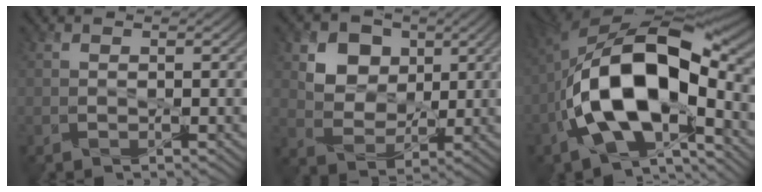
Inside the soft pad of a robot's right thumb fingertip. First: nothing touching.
{"total": 8.2, "force": [3.3, 6.2, 4.2], "torque": [-0.109, -0.001, 0.071]}
{"total": 16.8, "force": [-4.1, 8.2, 14.1], "torque": [-0.259, 0.000, -0.068]}